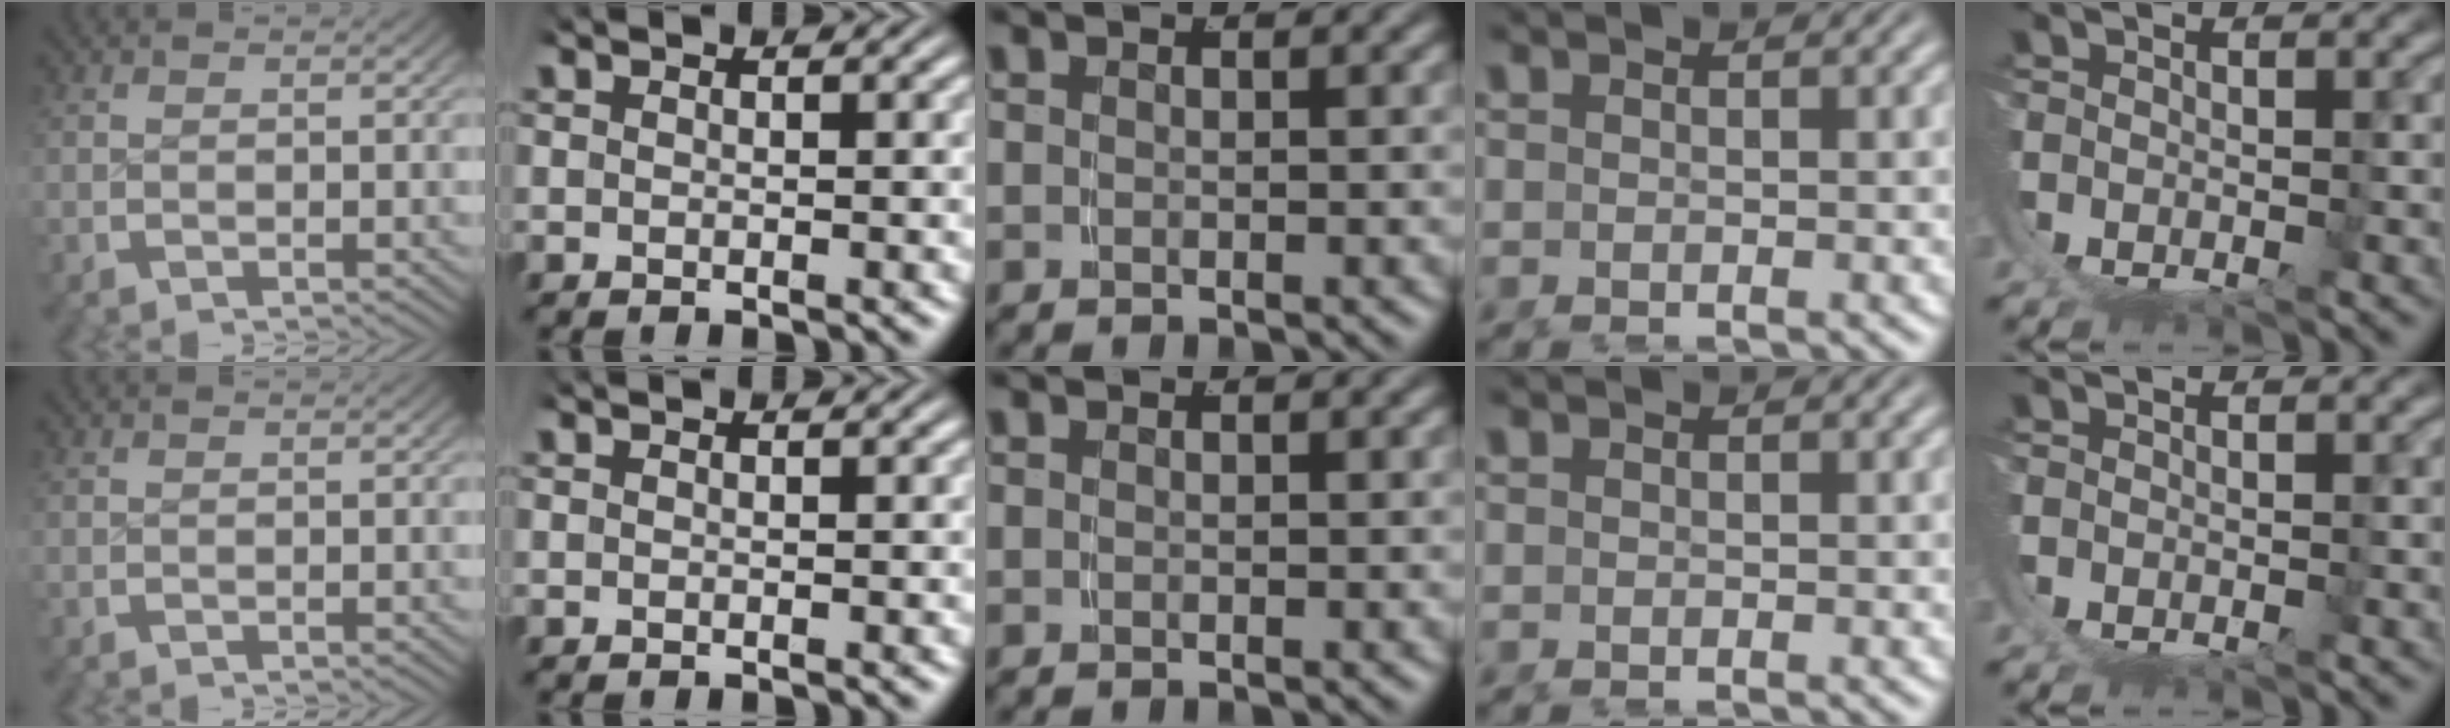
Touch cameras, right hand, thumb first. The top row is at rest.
{}